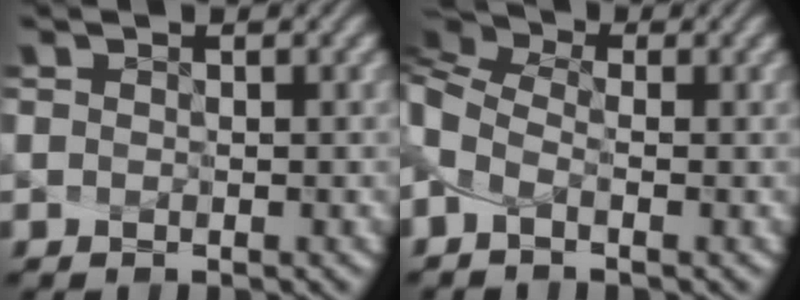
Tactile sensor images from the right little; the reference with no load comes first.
{"total": 4.0, "force": [-0.7, 2.3, 3.3], "torque": [-0.078, 0.005, -0.032]}